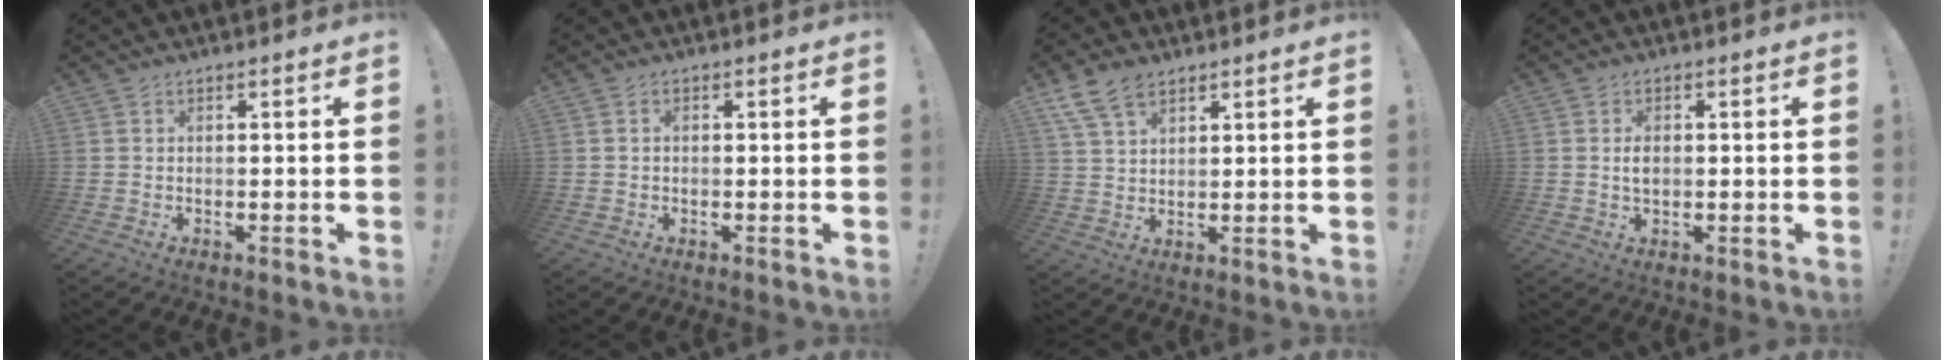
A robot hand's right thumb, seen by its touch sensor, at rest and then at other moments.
{"total": 0.9, "force": [-0.2, 0.7, 0.6], "torque": [-0.015, 0.005, -0.003]}
{"total": 8.4, "force": [5.5, 4.7, 4.2], "torque": [-0.081, -0.015, 0.110]}
{"total": 2.6, "force": [0.1, 1.6, 2.0], "torque": [-0.027, 0.000, -0.002]}